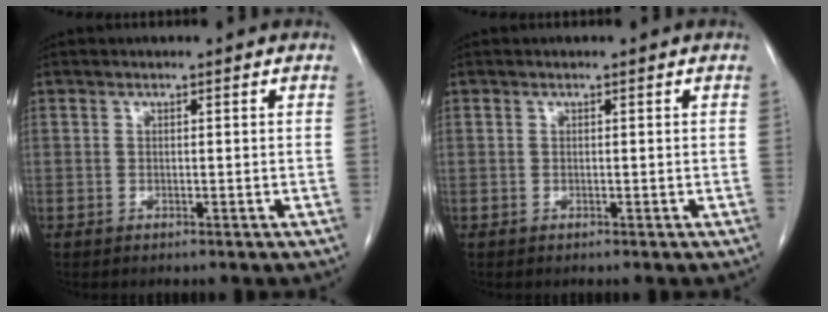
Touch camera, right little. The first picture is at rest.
{"total": 0.0}